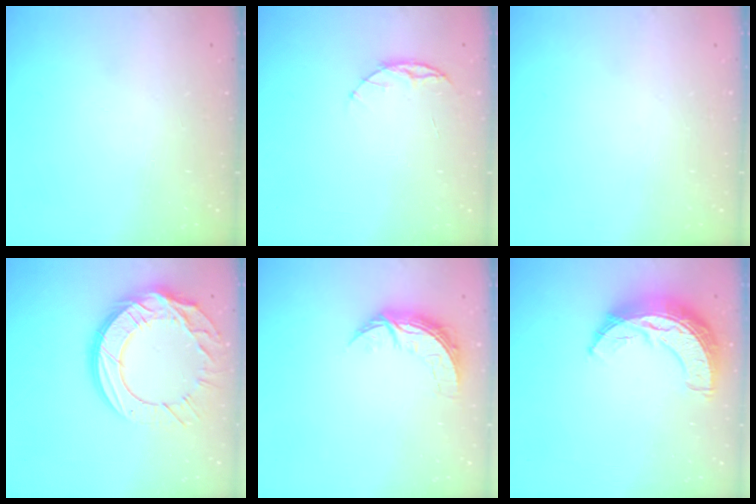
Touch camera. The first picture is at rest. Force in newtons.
{"total": 5.2, "press": 5.1, "slide": 0.6}
{"total": 0.0}
{"total": 20.4, "press": 20.3, "slide": 2.0}
{"total": 7.2, "press": 7.2, "slide": 0.2}
{"total": 14.1, "press": 14.1, "slide": 0.6}